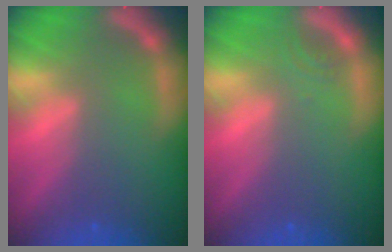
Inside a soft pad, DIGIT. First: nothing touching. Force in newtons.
{"total": 1.0}